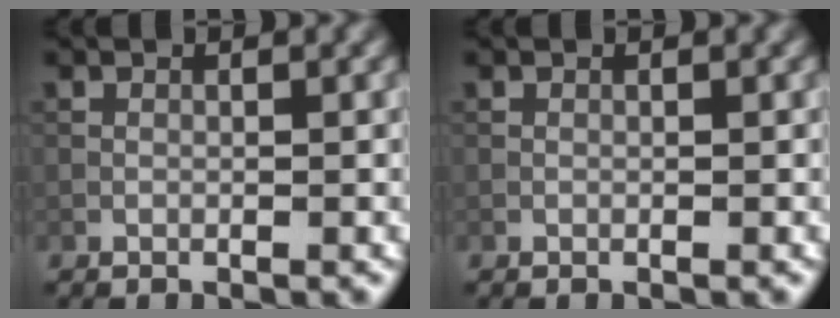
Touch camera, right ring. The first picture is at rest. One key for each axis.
{"total": 0.0}